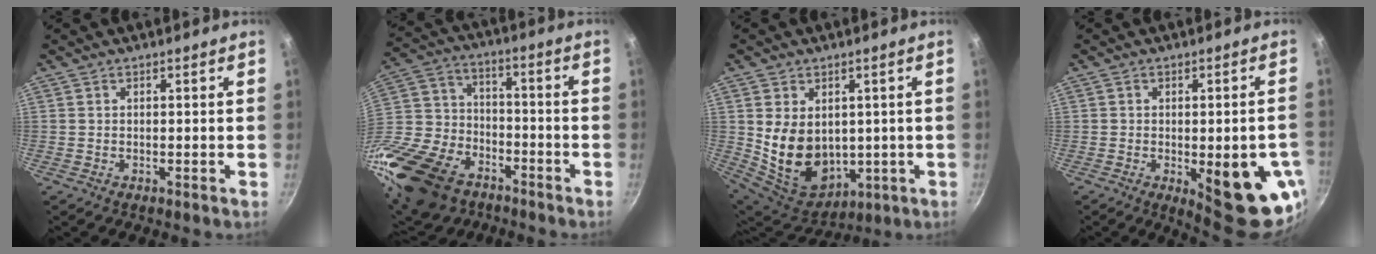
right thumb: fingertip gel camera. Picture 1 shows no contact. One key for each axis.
{"total": 27.7, "fx": -15.1, "fy": 18.0, "fz": 14.6, "tx": -0.298, "ty": 0.062, "tz": -0.267}
{"total": 14.3, "fx": 1.1, "fy": 10.5, "fz": 9.6, "tx": -0.147, "ty": -0.028, "tz": 0.052}
{"total": 15.6, "fx": -4.4, "fy": 5.6, "fz": 13.9, "tx": -0.137, "ty": 0.000, "tz": -0.044}